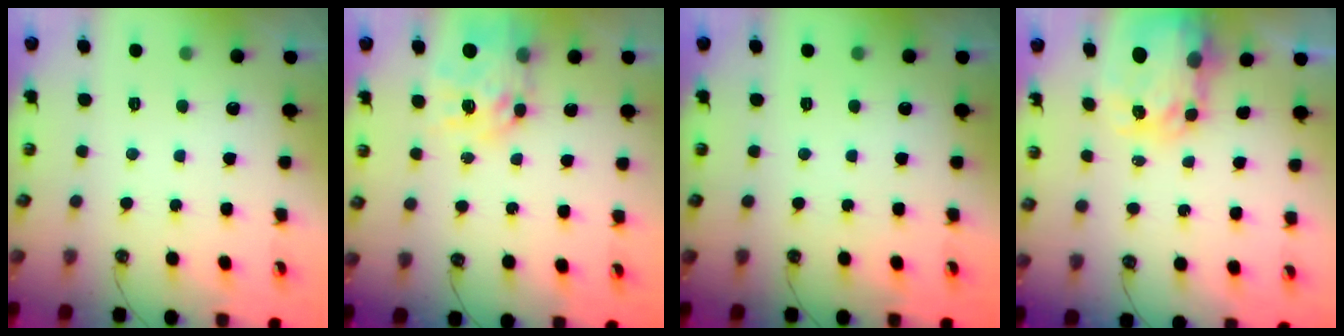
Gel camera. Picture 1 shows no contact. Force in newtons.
{"total": 11.9, "press": 11.8, "slide": 1.0}
{"total": 0.0}
{"total": 6.1, "press": 6.1, "slide": 0.5}